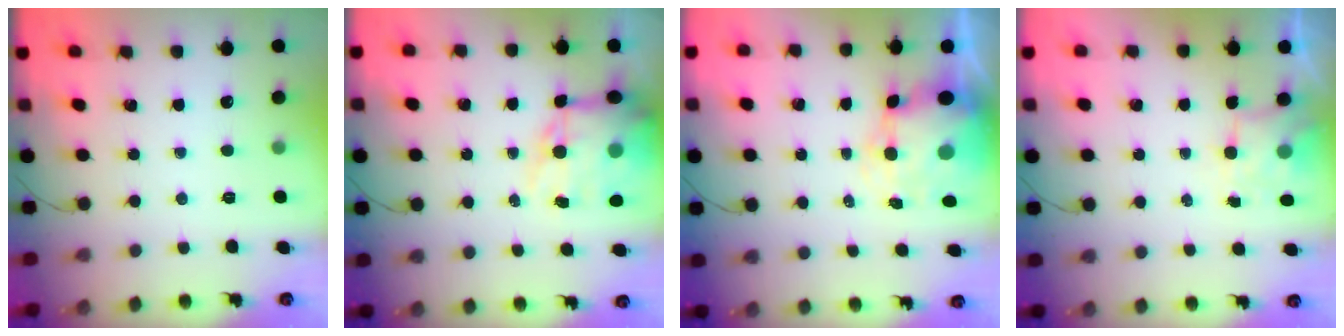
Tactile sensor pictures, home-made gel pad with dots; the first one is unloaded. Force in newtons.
{"total": 14.3, "press": 14.0, "slide": 3.2}
{"total": 9.6, "press": 9.2, "slide": 2.4}
{"total": 4.0, "press": 3.9, "slide": 0.9}